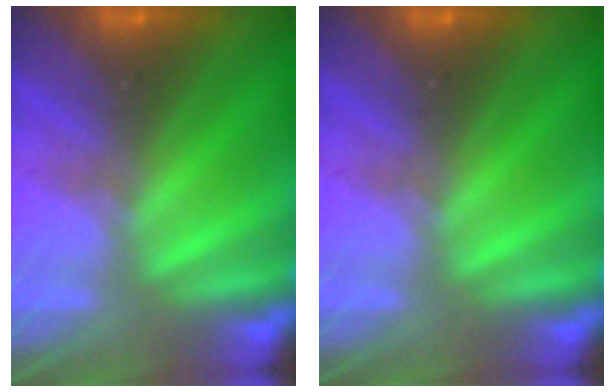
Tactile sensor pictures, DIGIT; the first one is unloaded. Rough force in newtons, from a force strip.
{"total": 0.0}